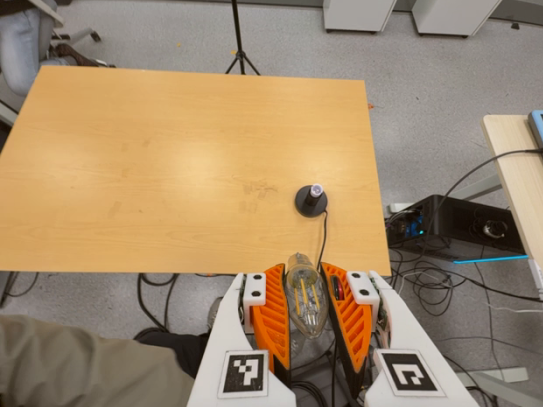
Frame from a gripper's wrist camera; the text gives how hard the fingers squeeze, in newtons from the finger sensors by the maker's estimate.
{"total": 20.5, "left": 21.5, "right": 19.5}